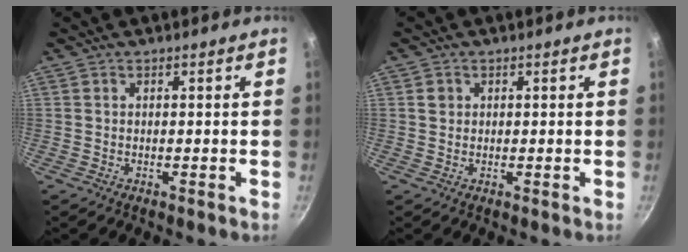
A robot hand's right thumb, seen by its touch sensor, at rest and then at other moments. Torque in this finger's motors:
{"motor_torque": [0.51, 0.38, 0.24, 0.35, -0.02]}